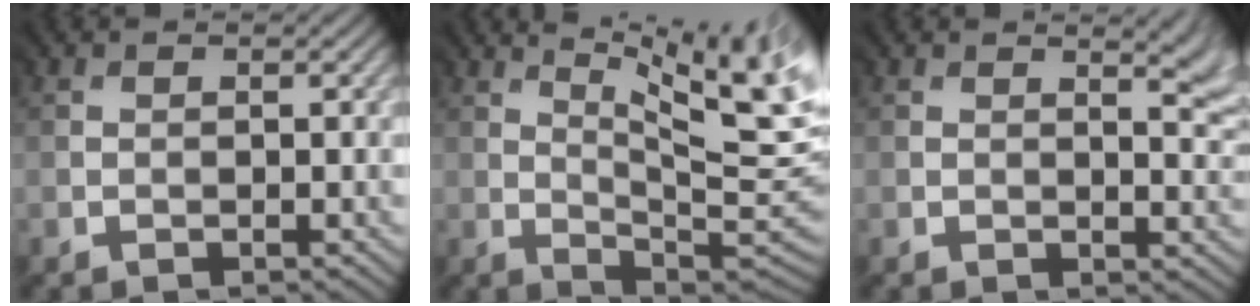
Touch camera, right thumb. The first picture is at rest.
{"total": 13.3, "force": [5.3, 2.9, 11.8], "torque": [-0.157, 0.026, 0.094]}
{"total": 4.1, "force": [1.9, 1.1, 3.5], "torque": [-0.035, 0.000, 0.027]}